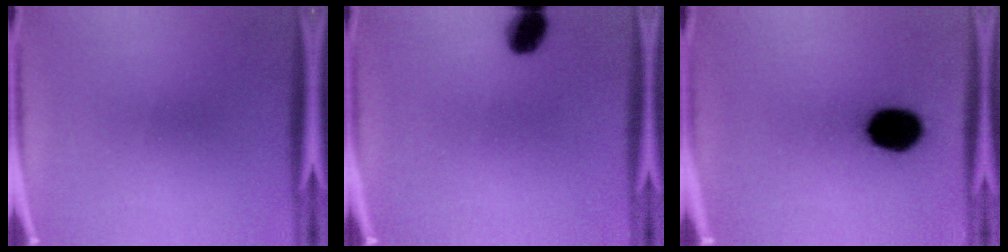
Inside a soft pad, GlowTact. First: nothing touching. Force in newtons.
{"total": 6.4}
{"total": 14.1}